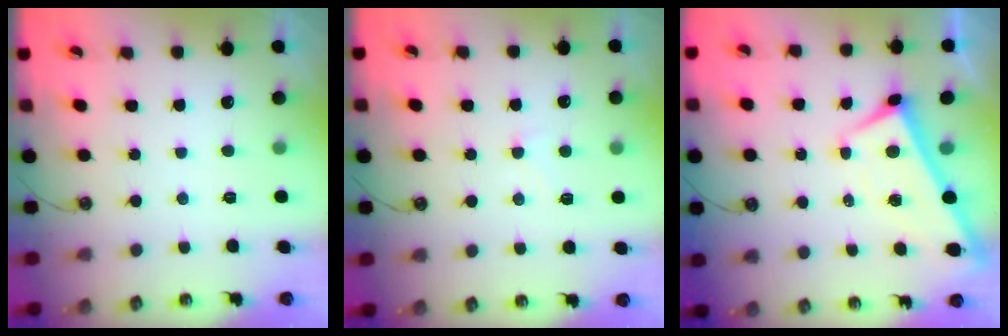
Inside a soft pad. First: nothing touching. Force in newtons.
{"total": 0.7, "press": 0.5, "slide": 0.5}
{"total": 2.3, "press": 2.2, "slide": 0.2}